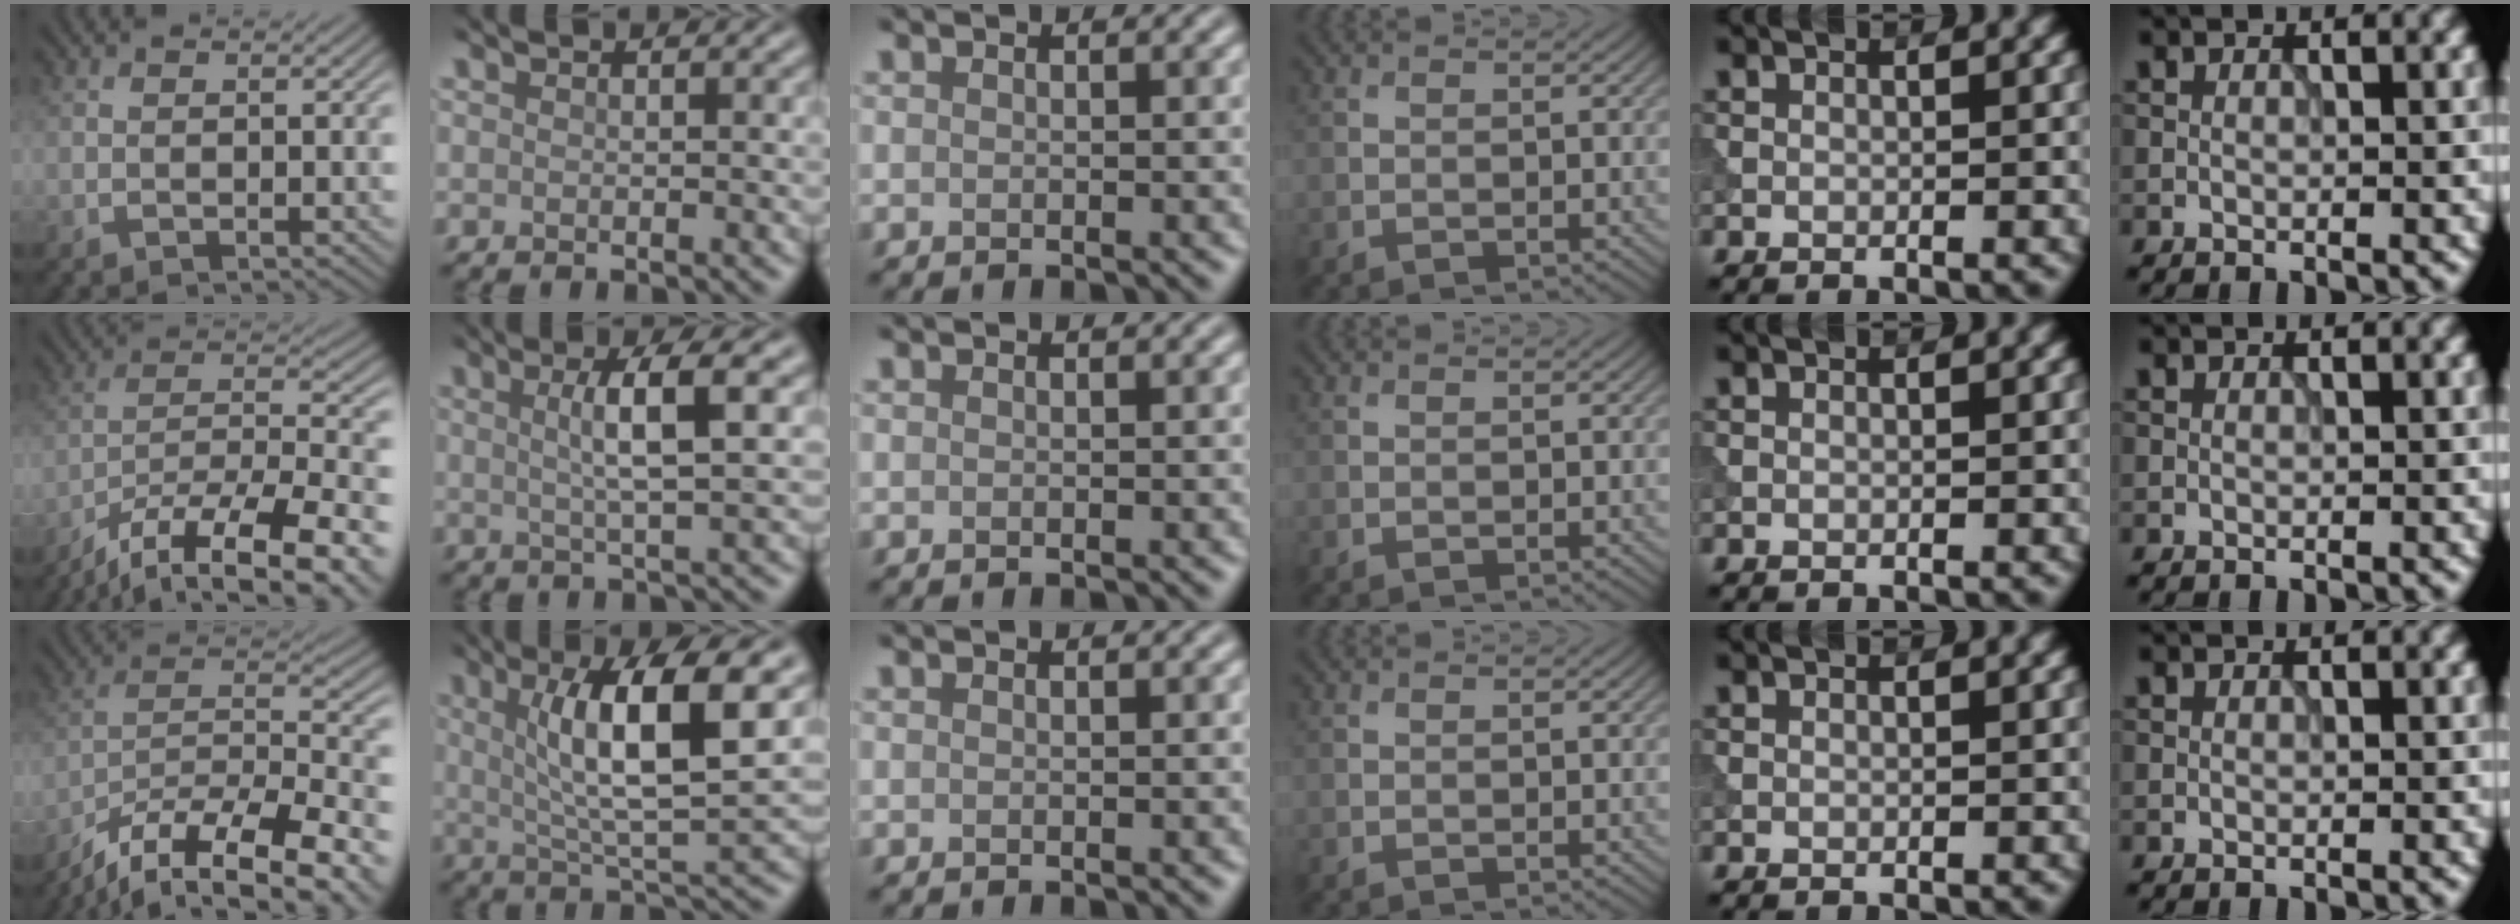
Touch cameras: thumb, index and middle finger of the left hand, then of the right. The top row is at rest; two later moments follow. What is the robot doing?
{"motion": "extract", "object": "tissue"}